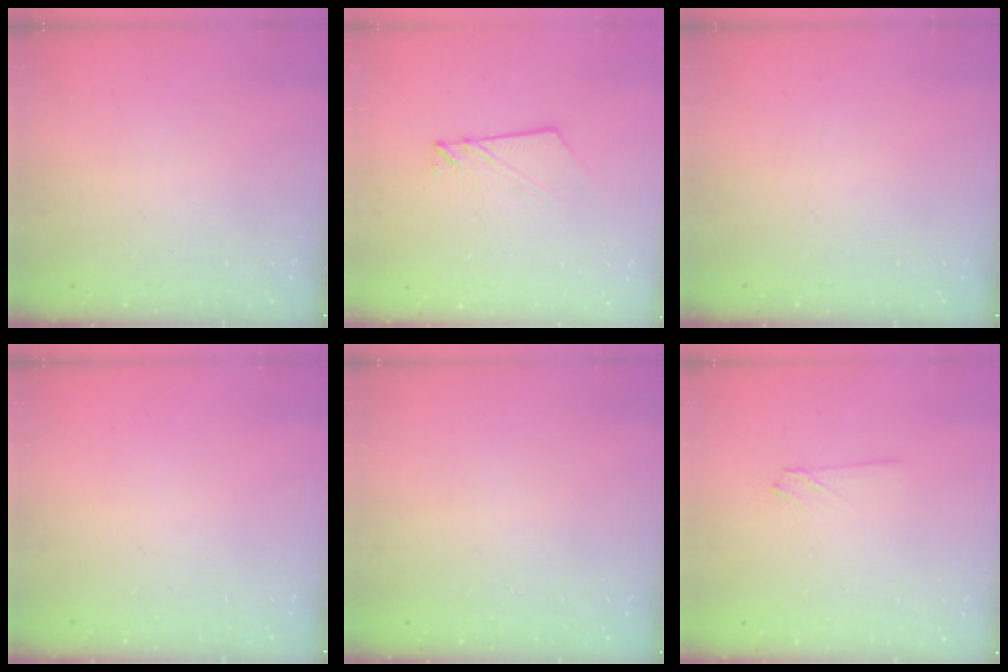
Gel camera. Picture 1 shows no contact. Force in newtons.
{"total": 4.5, "press": 4.5, "slide": 0.4}
{"total": 0.0}
{"total": 0.0}
{"total": 0.0}
{"total": 0.8, "press": 0.8, "slide": 0.0}